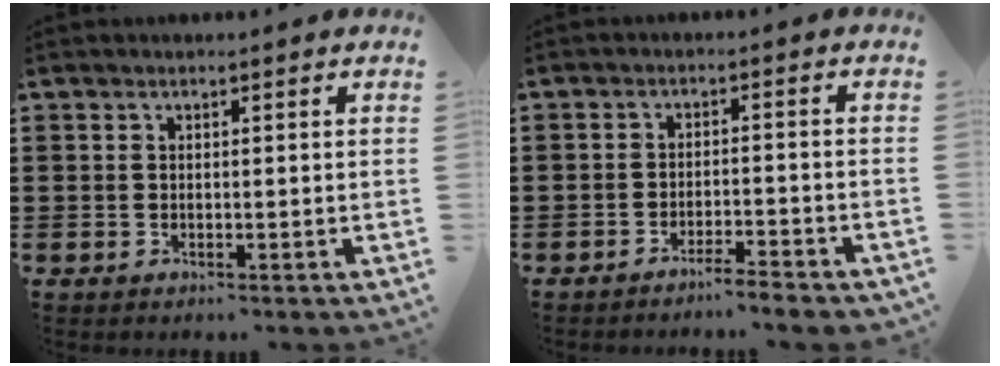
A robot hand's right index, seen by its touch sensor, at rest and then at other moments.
{"total": 3.1, "force": [-3.0, -0.2, 0.9], "torque": [-0.018, -0.001, -0.061]}